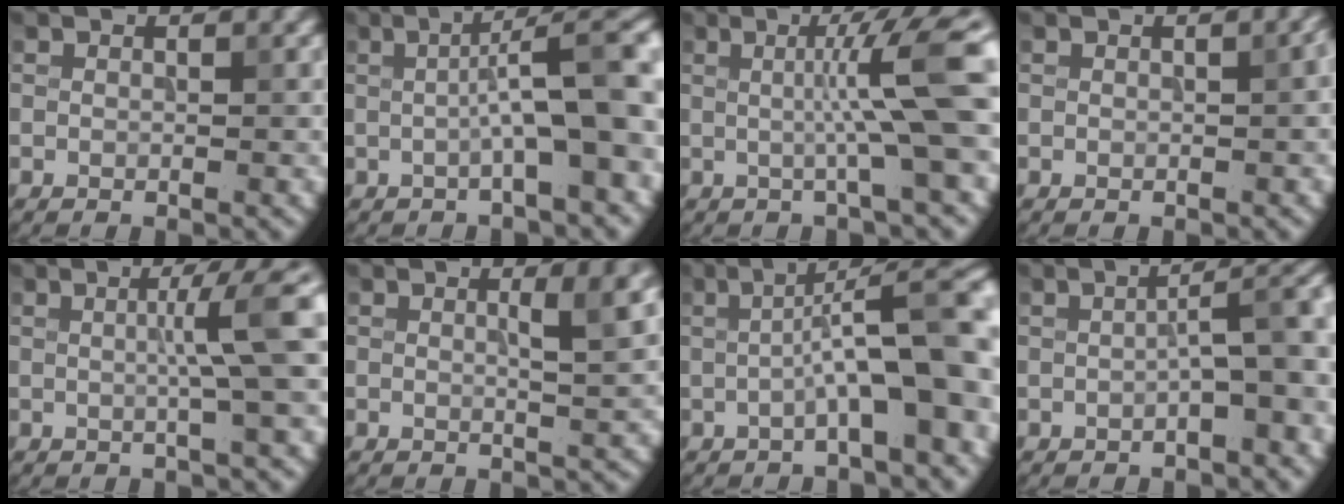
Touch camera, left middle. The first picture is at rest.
{"total": 7.8, "force": [-0.3, 1.5, 7.7], "torque": [-0.107, 0.019, -0.008]}
{"total": 7.0, "force": [0.5, 0.7, 6.9], "torque": [-0.105, 0.008, 0.006]}
{"total": 1.7, "force": [0.1, 0.6, 1.6], "torque": [-0.012, 0.008, 0.000]}
{"total": 5.0, "force": [0.5, 0.4, 4.9], "torque": [-0.070, 0.008, 0.005]}
{"total": 3.7, "force": [1.0, 0.8, 3.4], "torque": [-0.042, 0.003, 0.010]}
{"total": 9.0, "force": [-1.2, 2.0, 8.7], "torque": [-0.124, 0.023, -0.021]}
{"total": 5.0, "force": [-0.6, 1.1, 4.9], "torque": [-0.068, 0.014, -0.009]}